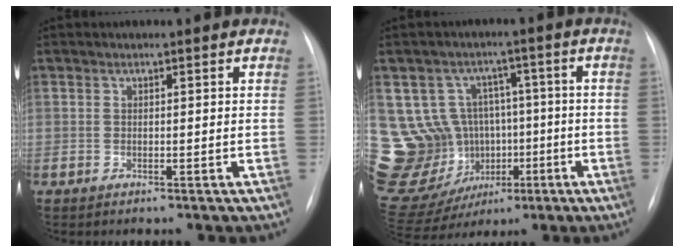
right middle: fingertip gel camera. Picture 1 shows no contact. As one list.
[{"total": 18.2, "force": [-1.6, 16.7, 7.1], "torque": [-0.159, 0.064, 0.014]}]